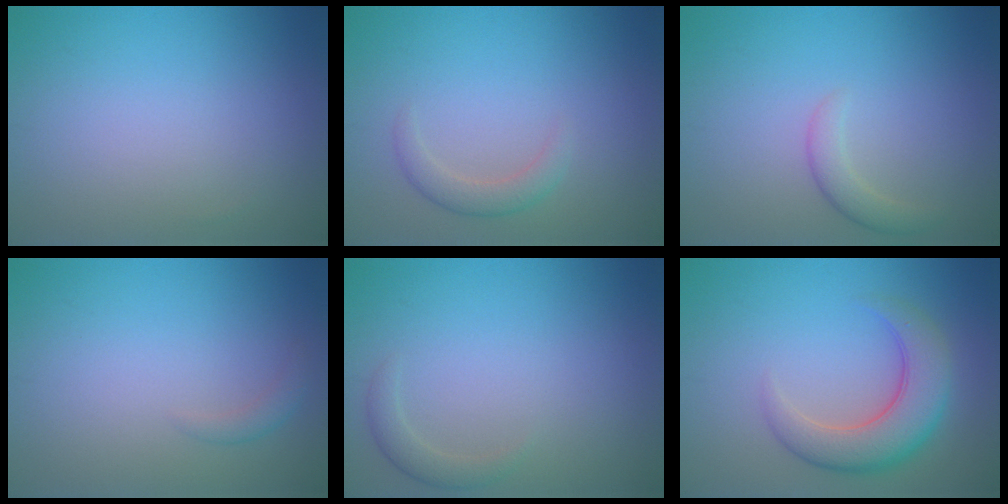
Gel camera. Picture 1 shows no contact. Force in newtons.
{"total": 1.9, "press": 1.9, "slide": 0.2}
{"total": 1.9, "press": 1.9, "slide": 0.2}
{"total": 1.0, "press": 1.0, "slide": 0.0}
{"total": 1.6, "press": 1.6, "slide": 0.1}
{"total": 5.9, "press": 5.8, "slide": 0.6}